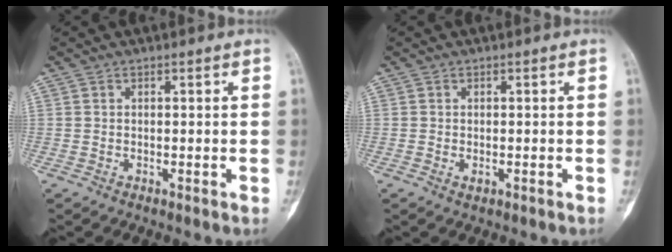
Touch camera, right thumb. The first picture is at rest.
{"total": 0.9, "force": [-0.3, 0.5, 0.6], "torque": [-0.004, -0.001, -0.004]}